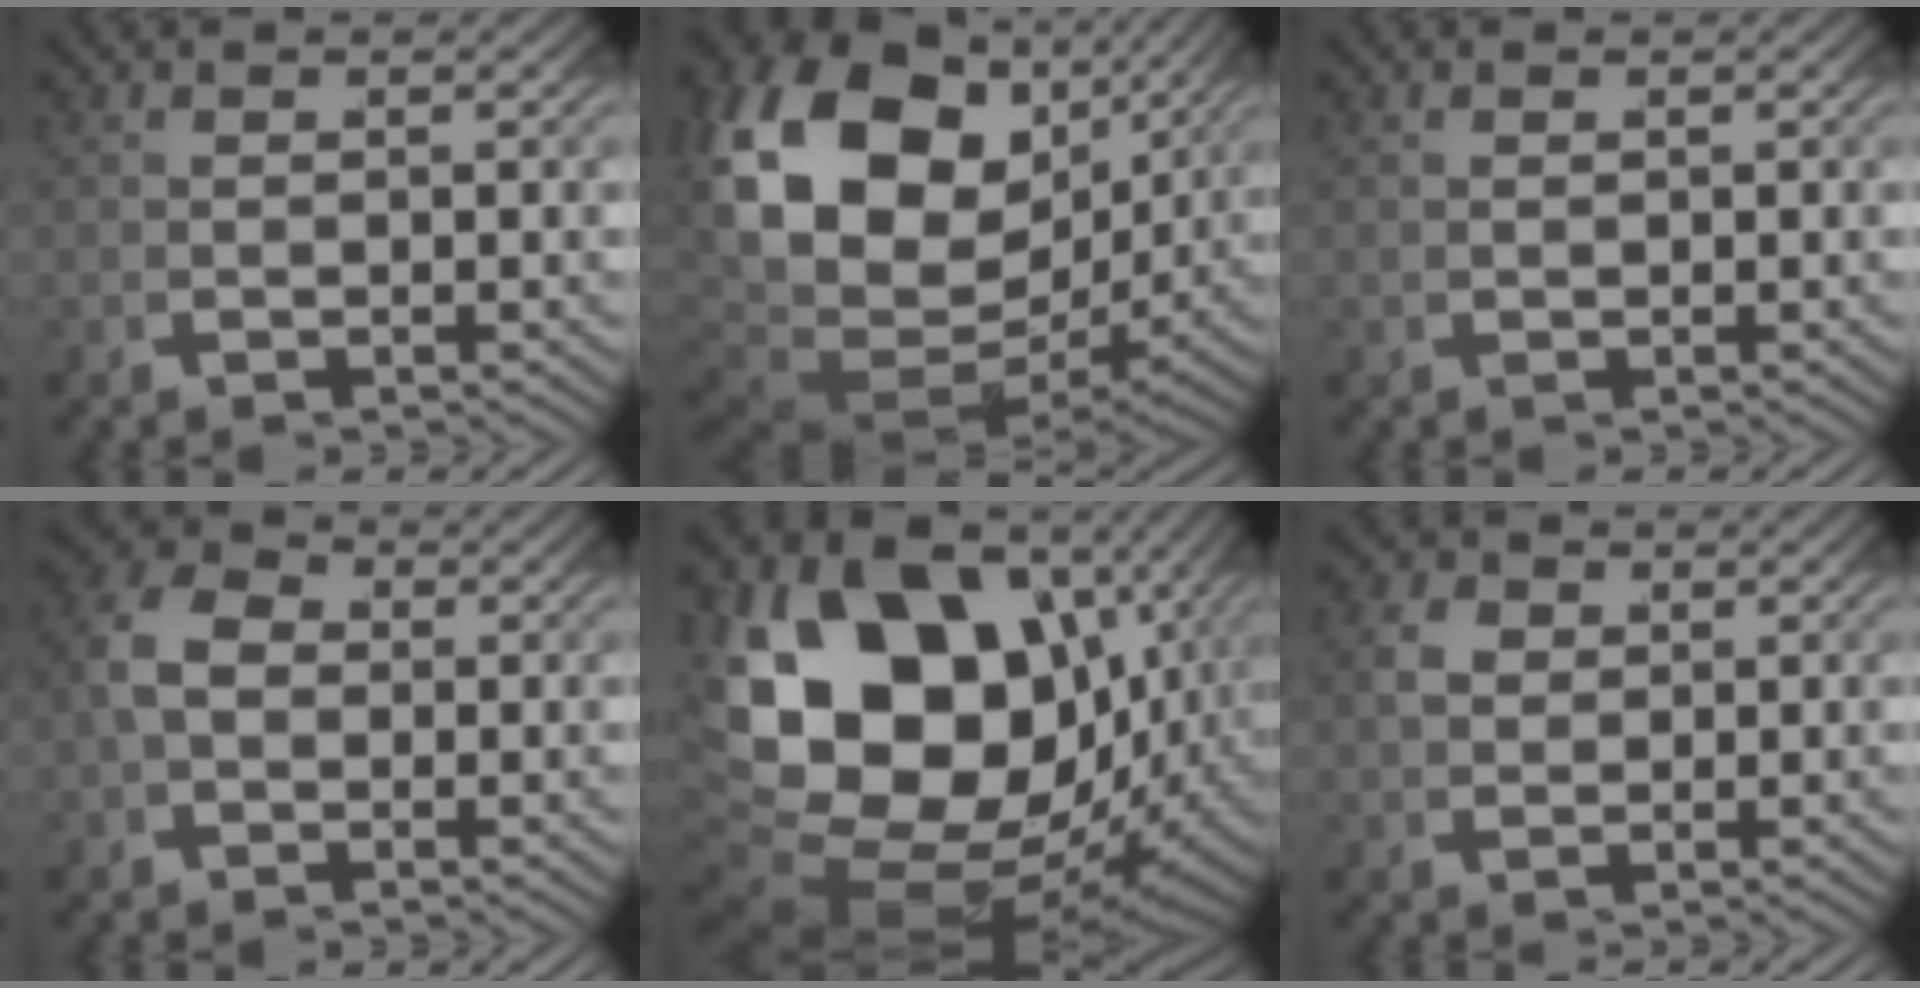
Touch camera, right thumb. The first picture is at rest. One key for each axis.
{"total": 21.1, "fx": -0.3, "fy": 15.1, "fz": 14.7, "tx": -0.321, "ty": -0.052, "tz": 0.011}
{"total": 0.8, "fx": 0.1, "fy": 0.7, "fz": 0.5, "tx": -0.018, "ty": -0.007, "tz": 0.009}
{"total": 6.1, "fx": 0.8, "fy": 4.9, "fz": 3.6, "tx": -0.084, "ty": -0.001, "tz": 0.010}
{"total": 26.9, "fx": -1.4, "fy": 18.7, "fz": 19.3, "tx": -0.367, "ty": -0.058, "tz": 0.004}
{"total": 2.5, "fx": 1.0, "fy": 2.0, "fz": 1.1, "tx": -0.033, "ty": 0.002, "tz": 0.022}